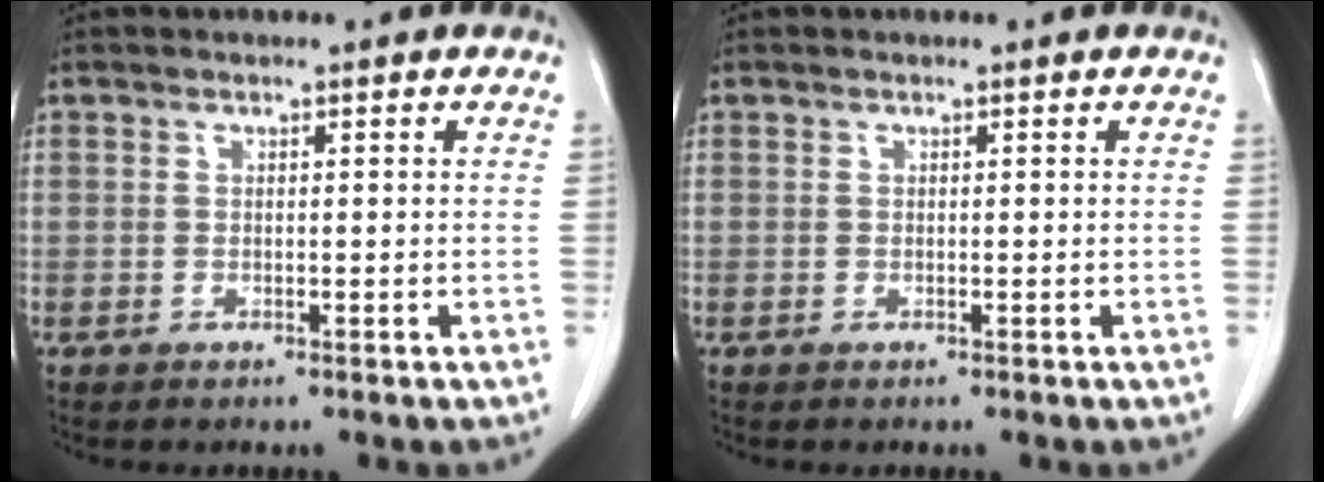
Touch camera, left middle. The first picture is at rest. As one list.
[{"total": 0.0}]